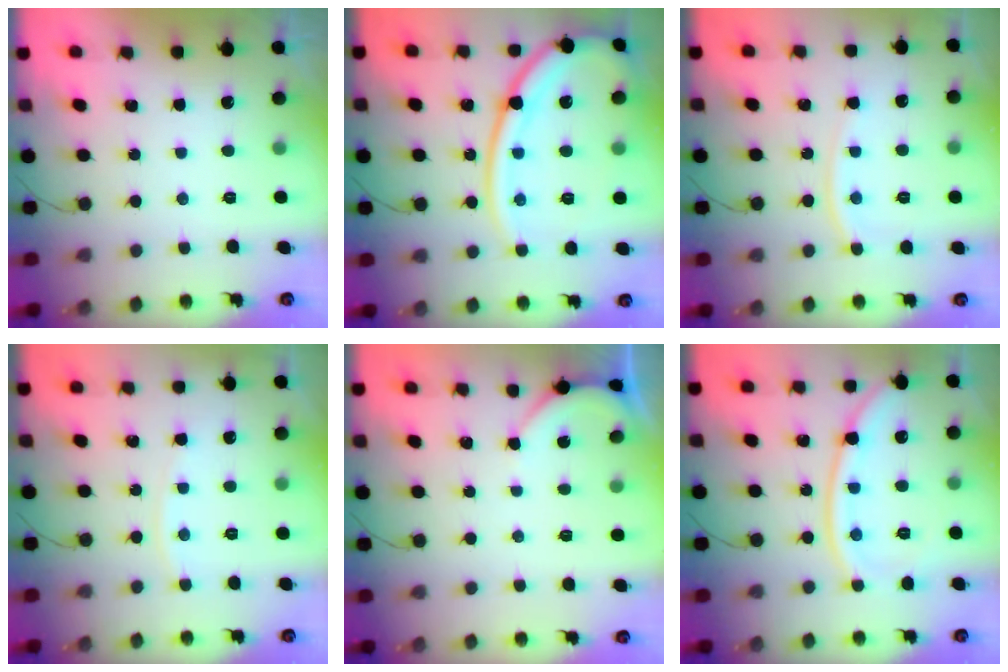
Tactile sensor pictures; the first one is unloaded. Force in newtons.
{"total": 18.3, "press": 18.2, "slide": 2.0}
{"total": 7.9, "press": 7.8, "slide": 1.1}
{"total": 4.5, "press": 4.4, "slide": 0.5}
{"total": 2.8, "press": 2.8, "slide": 0.4}
{"total": 13.2, "press": 13.1, "slide": 1.7}